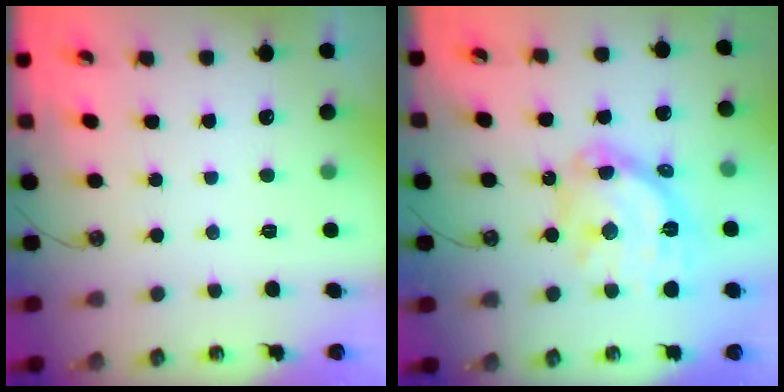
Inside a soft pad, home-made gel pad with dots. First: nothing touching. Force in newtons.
{"total": 18.7, "press": 18.6, "slide": 1.8}